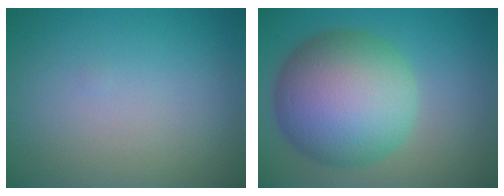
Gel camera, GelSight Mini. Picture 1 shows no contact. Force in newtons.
{"total": 12.0, "press": 12.0, "slide": 0.4}